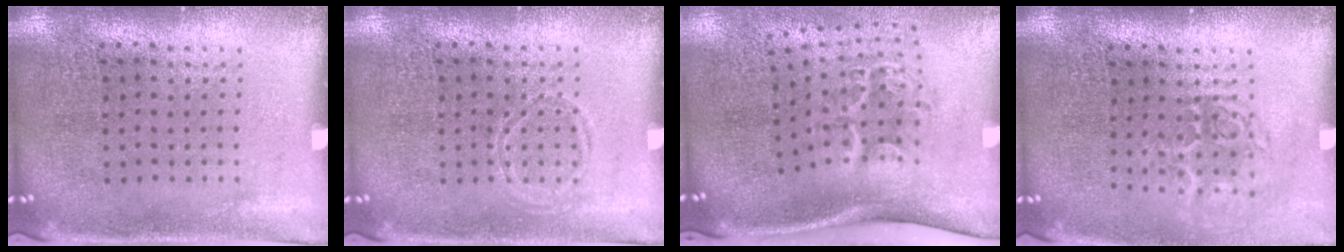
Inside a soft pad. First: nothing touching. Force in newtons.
{"total": 0.8, "press": 0.8, "slide": 0.1}
{"total": 2.2, "press": 1.4, "slide": 1.7}
{"total": 1.6, "press": 1.2, "slide": 1.2}